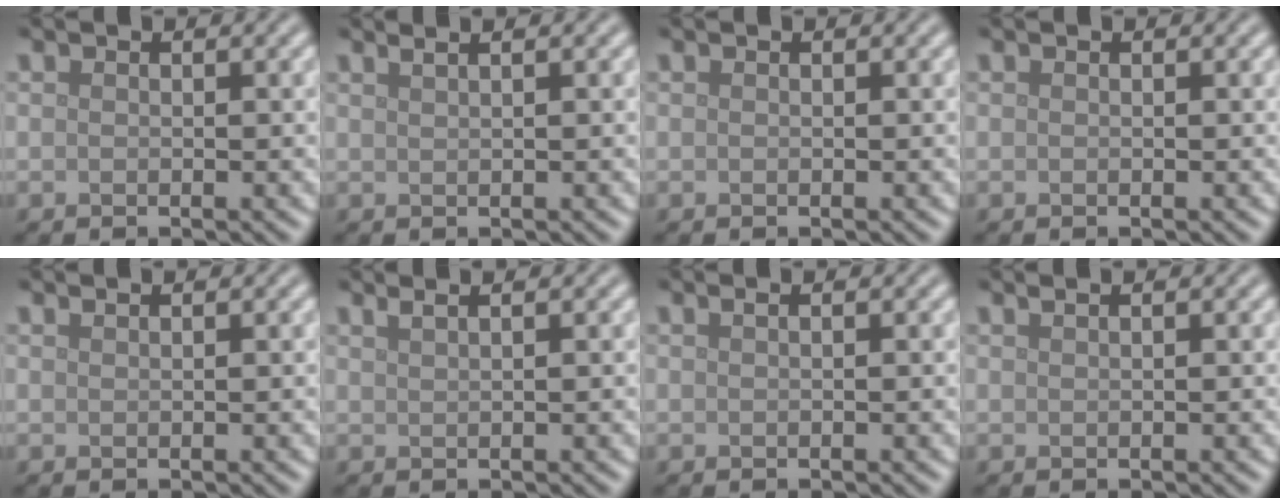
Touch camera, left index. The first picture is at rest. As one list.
[{"total": 3.0, "force": [2.0, 1.4, 1.8], "torque": [-0.002, 0.018, 0.000]}, {"total": 0.0}, {"total": 0.0}, {"total": 0.5, "force": [0.5, 0.1, 0.2], "torque": [-0.002, 0.000, 0.007]}, {"total": 2.8, "force": [1.9, 1.3, 1.7], "torque": [-0.006, 0.014, 0.001]}, {"total": 0.8, "force": [0.4, 0.4, 0.6], "torque": [-0.008, 0.001, 0.003]}, {"total": 1.4, "force": [0.9, 0.6, 0.9], "torque": [-0.002, -0.002, 0.001]}]